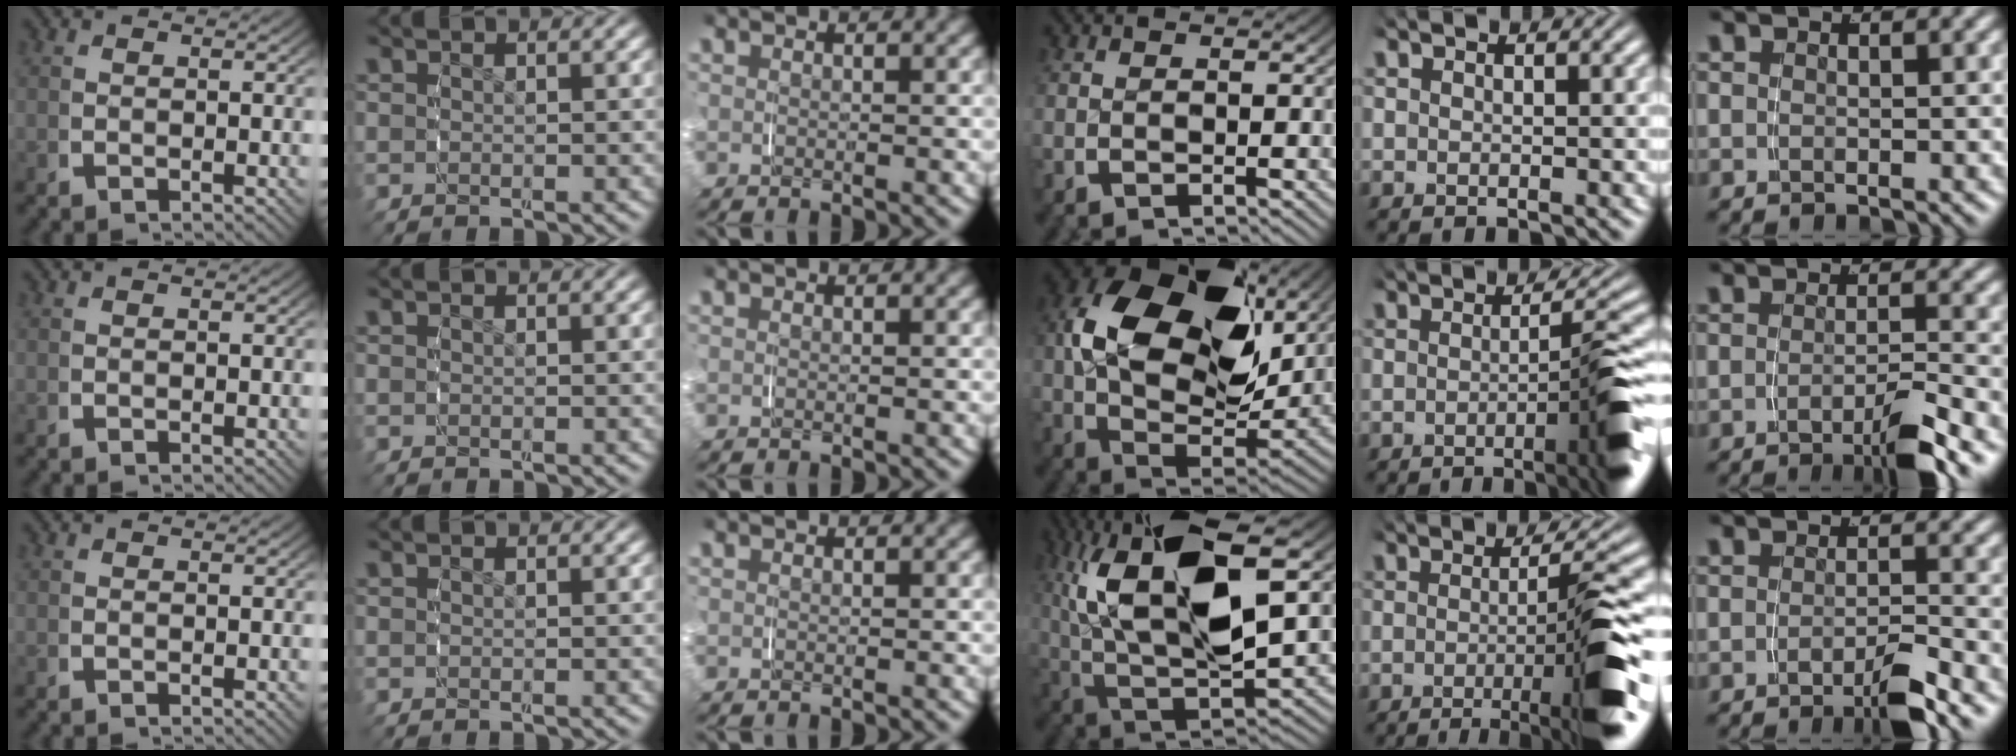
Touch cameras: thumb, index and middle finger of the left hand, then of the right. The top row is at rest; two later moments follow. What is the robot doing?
{"motion": "grasp_and_lifting", "object": "jar lid"}